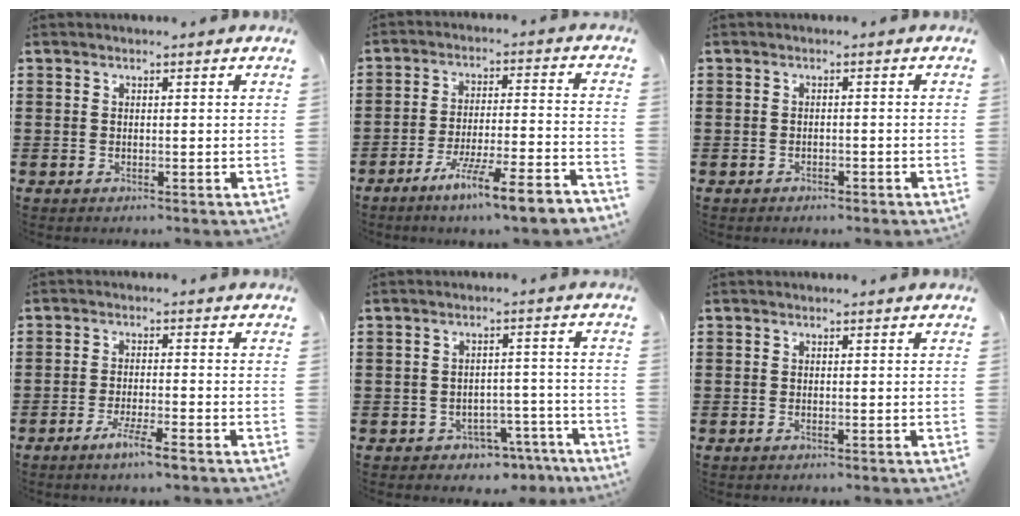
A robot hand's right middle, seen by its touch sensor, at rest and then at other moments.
{"total": 8.2, "force": [-6.5, -0.3, 4.9], "torque": [-0.091, -0.006, -0.123]}
{"total": 0.9, "force": [-0.8, 0.3, 0.1], "torque": [-0.005, 0.000, -0.018]}
{"total": 4.1, "force": [-2.8, 0.0, 3.0], "torque": [-0.053, -0.003, -0.050]}
{"total": 3.6, "force": [-3.3, 1.3, 0.6], "torque": [-0.016, 0.011, -0.069]}
{"total": 0.0}